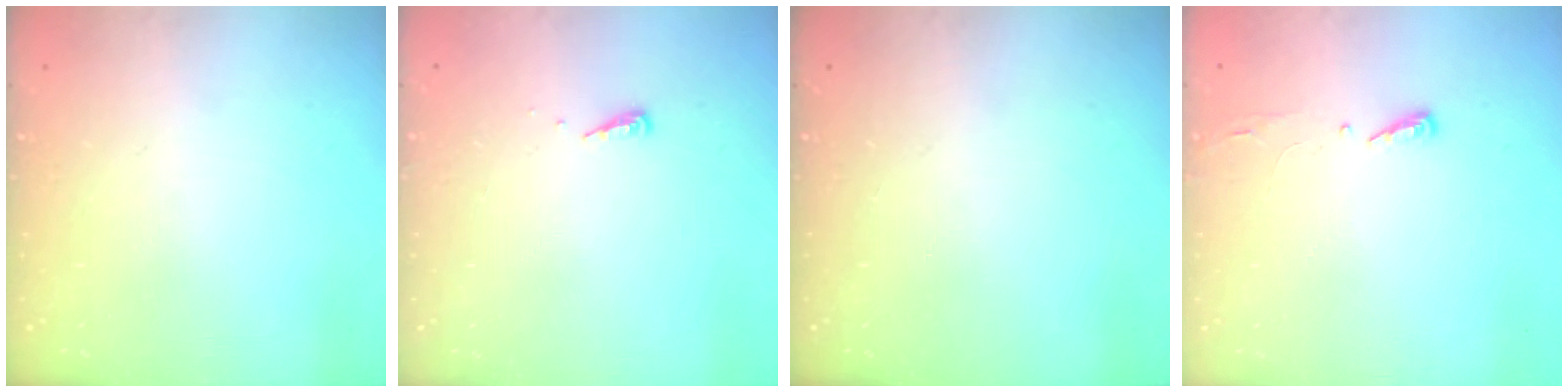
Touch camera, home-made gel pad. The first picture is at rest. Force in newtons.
{"total": 3.9, "press": 3.9, "slide": 0.4}
{"total": 0.0}
{"total": 2.9, "press": 2.9, "slide": 0.4}